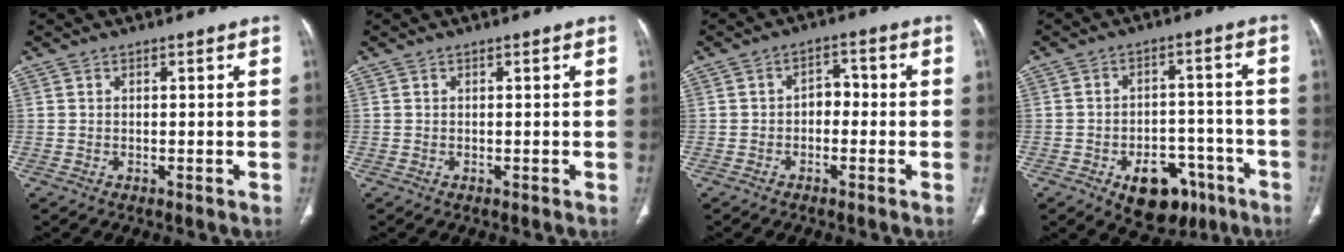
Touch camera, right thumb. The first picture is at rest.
{"total": 0.0}
{"total": 3.5, "force": [-0.8, 2.5, 2.3], "torque": [-0.020, 0.021, -0.022]}
{"total": 12.1, "force": [-6.4, 7.7, 6.9], "torque": [-0.058, 0.042, -0.081]}